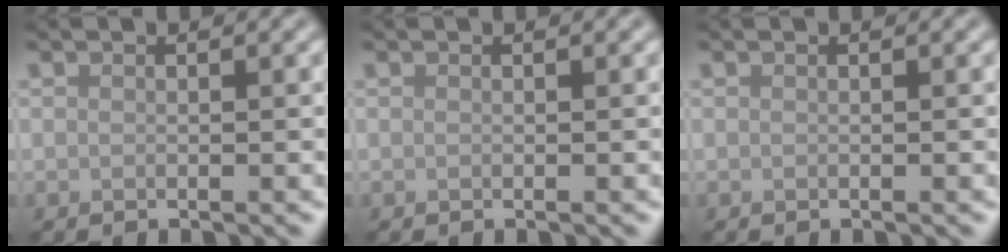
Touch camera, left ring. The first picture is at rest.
{"total": 0.0}
{"total": 0.0}